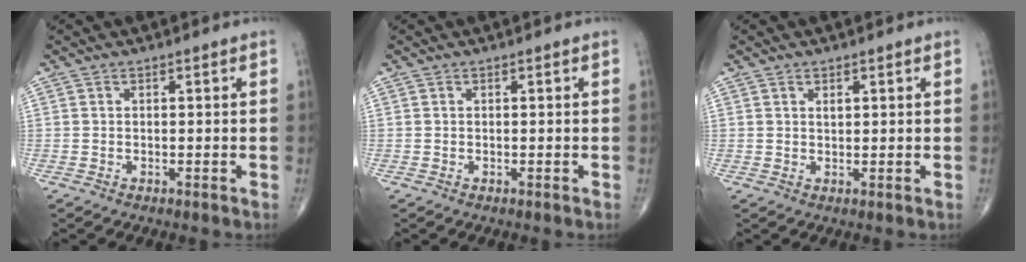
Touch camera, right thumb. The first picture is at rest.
{"total": 0.0}
{"total": 1.5, "force": [0.7, 0.8, 1.0], "torque": [-0.015, -0.002, 0.013]}